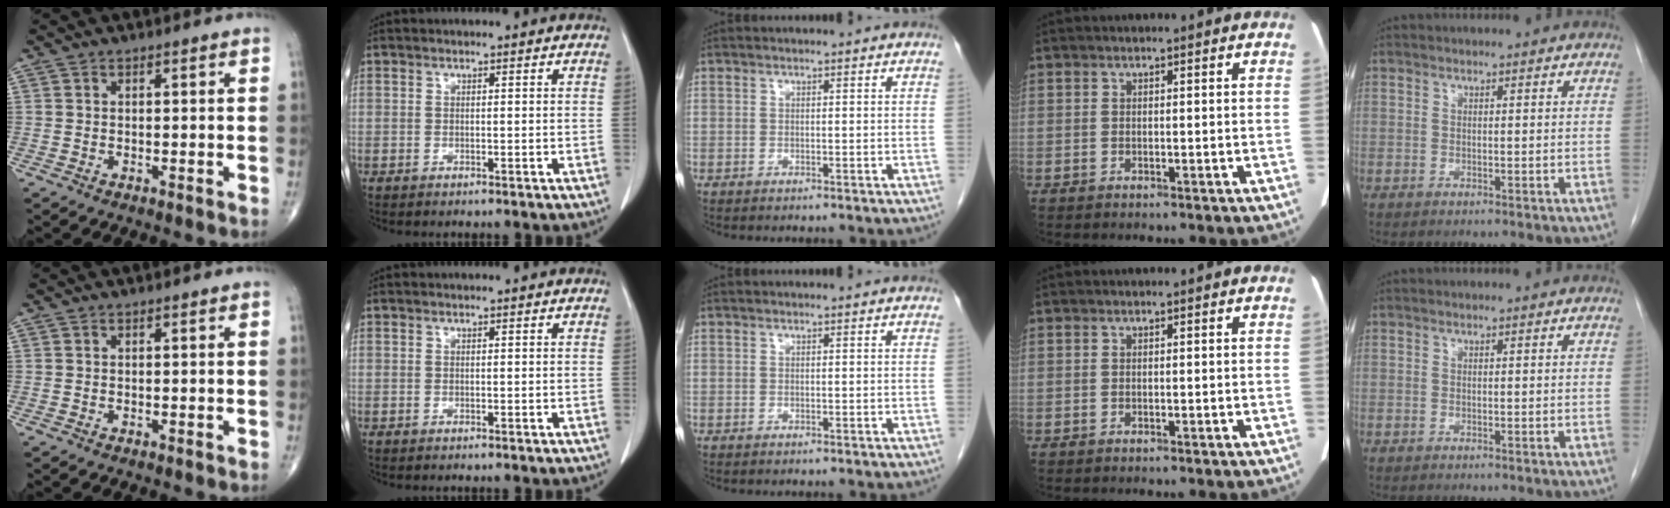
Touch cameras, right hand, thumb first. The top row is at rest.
{}